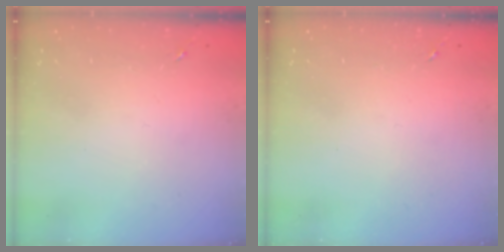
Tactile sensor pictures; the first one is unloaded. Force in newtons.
{"total": 0.0}